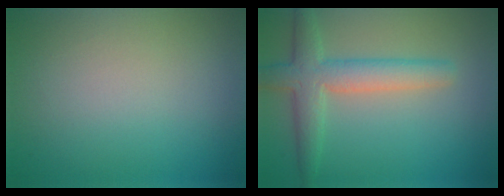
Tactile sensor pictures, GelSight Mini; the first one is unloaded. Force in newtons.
{"total": 4.5, "press": 4.5, "slide": 0.1}